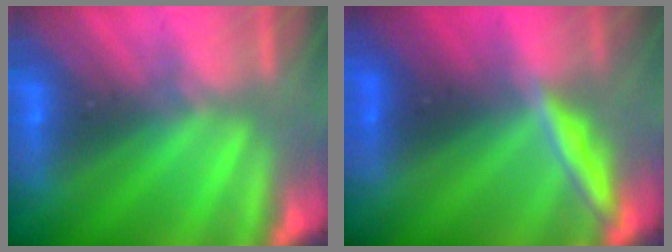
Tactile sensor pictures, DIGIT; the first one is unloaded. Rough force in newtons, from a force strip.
{"total": 1.9}